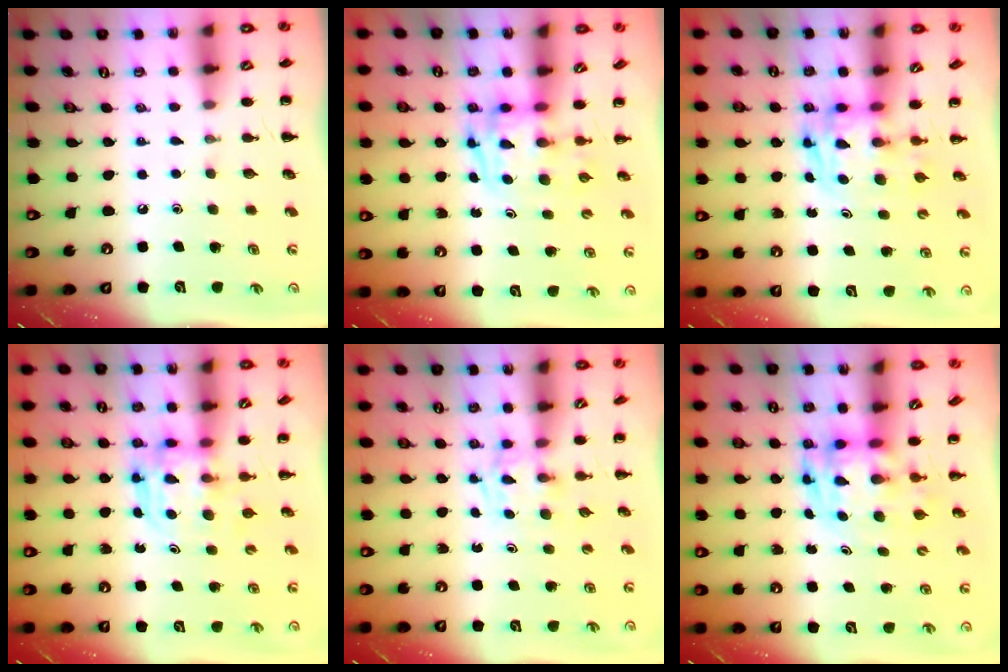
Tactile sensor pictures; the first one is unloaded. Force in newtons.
{"total": 3.3, "press": 3.3, "slide": 0.5}
{"total": 2.9, "press": 2.9, "slide": 0.5}
{"total": 3.8, "press": 3.7, "slide": 0.2}
{"total": 1.8, "press": 1.4, "slide": 1.1}
{"total": 3.8, "press": 3.7, "slide": 0.7}